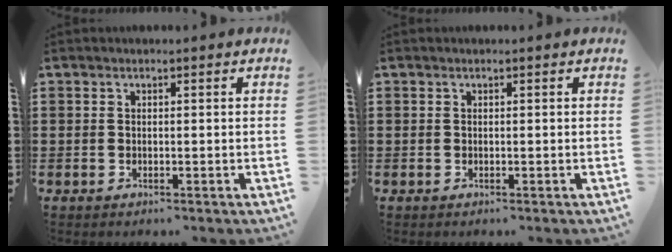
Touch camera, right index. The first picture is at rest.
{"total": 0.0}